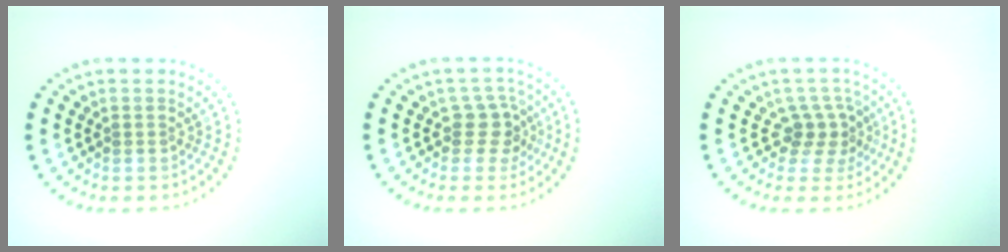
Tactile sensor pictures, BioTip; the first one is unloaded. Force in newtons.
{"total": 2.6, "press": 2.1, "slide": 1.6}
{"total": 2.5, "press": 2.0, "slide": 1.5}